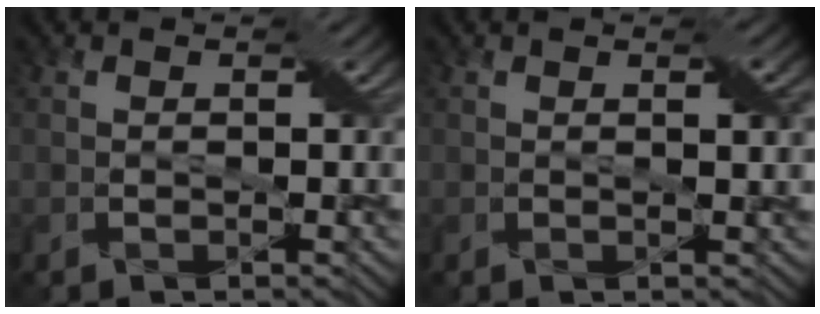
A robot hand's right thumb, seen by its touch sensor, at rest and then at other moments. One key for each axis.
{"total": 2.0, "fx": 0.6, "fy": 0.3, "fz": 1.9, "tx": -0.029, "ty": 0.003, "tz": 0.010}